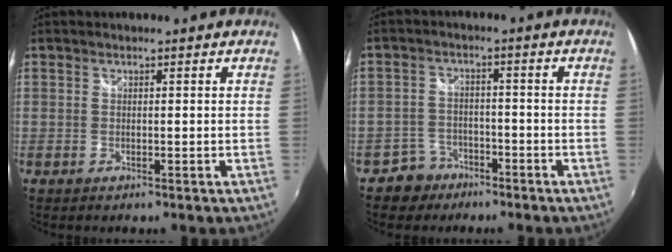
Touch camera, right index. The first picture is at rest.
{"total": 5.3, "force": [-3.8, 3.8, 0.2], "torque": [-0.019, 0.017, -0.067]}